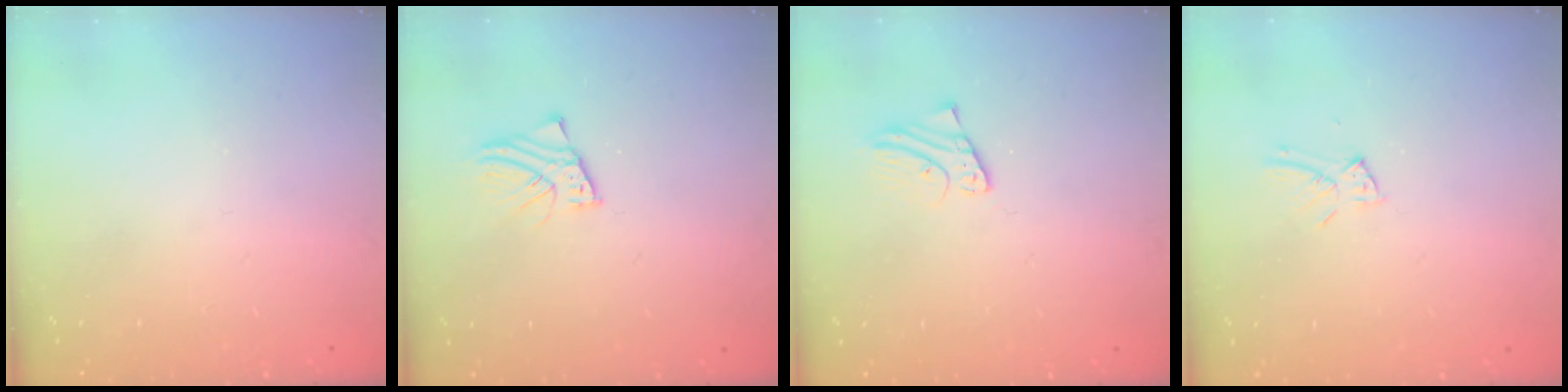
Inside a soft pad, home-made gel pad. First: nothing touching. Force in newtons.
{"total": 2.6, "press": 2.6, "slide": 0.1}
{"total": 2.7, "press": 2.7, "slide": 0.2}
{"total": 5.4, "press": 5.4, "slide": 0.6}